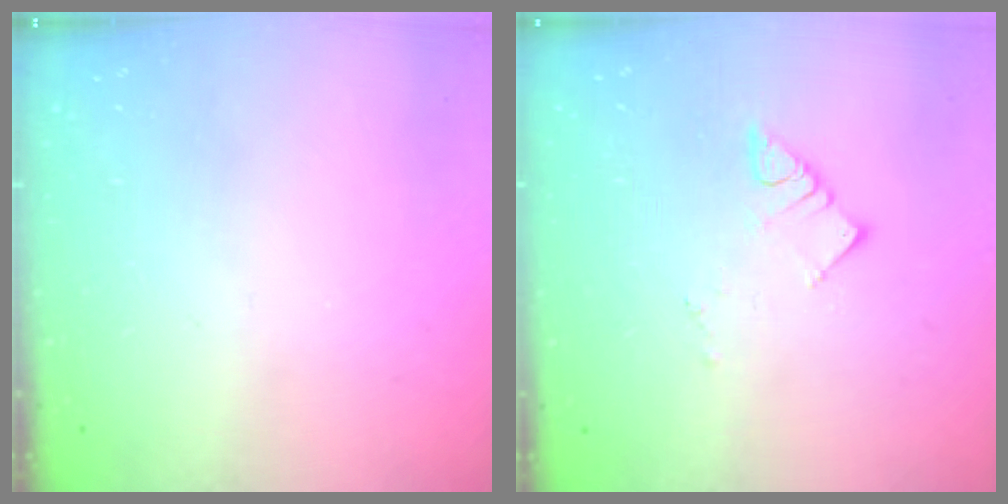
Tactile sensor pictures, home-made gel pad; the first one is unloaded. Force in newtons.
{"total": 4.6, "press": 4.5, "slide": 0.2}